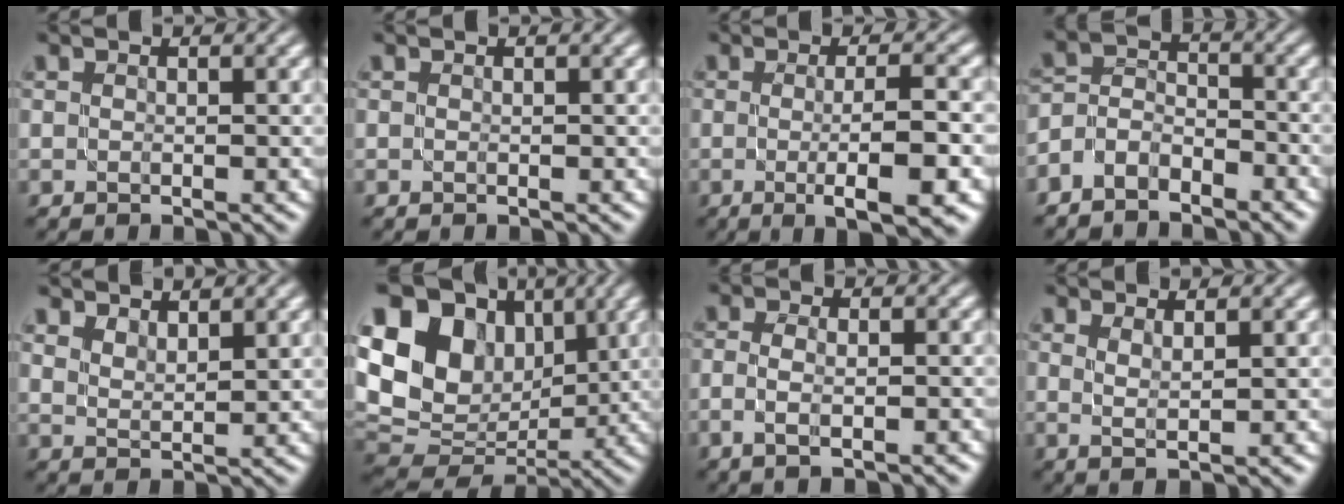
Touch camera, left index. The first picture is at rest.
{"total": 0.0}
{"total": 6.9, "force": [-1.4, 1.4, 6.6], "torque": [-0.089, -0.006, -0.018]}
{"total": 3.9, "force": [-3.3, 1.8, 1.3], "torque": [-0.019, 0.004, -0.070]}
{"total": 2.8, "force": [2.6, 0.6, 0.7], "torque": [-0.018, 0.002, 0.050]}
{"total": 15.8, "force": [4.1, 12.1, 9.3], "torque": [-0.187, 0.024, 0.079]}
{"total": 3.2, "force": [-0.9, 1.4, 2.7], "torque": [-0.035, 0.001, -0.013]}
{"total": 1.7, "force": [0.9, 0.3, 1.5], "torque": [-0.021, -0.003, 0.012]}